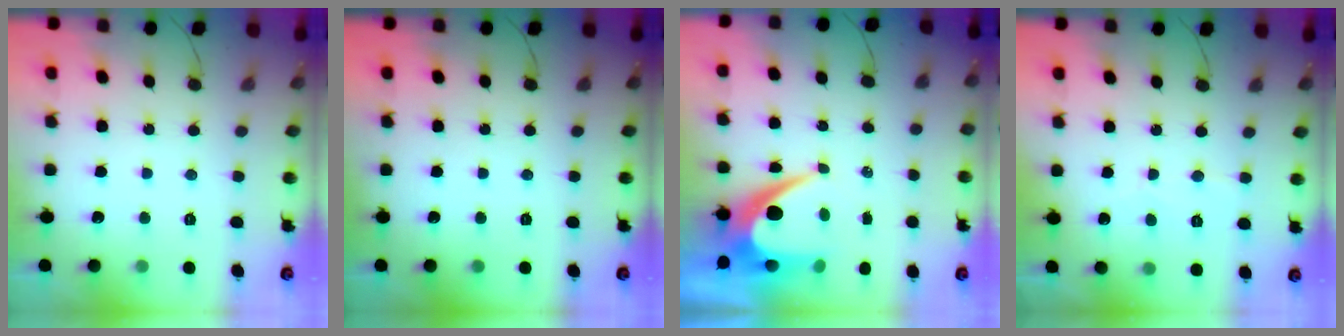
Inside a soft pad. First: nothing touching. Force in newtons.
{"total": 0.0}
{"total": 9.9, "press": 9.8, "slide": 1.0}
{"total": 2.5, "press": 2.5, "slide": 0.2}